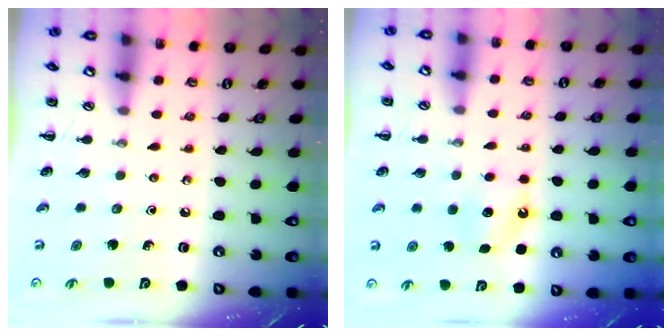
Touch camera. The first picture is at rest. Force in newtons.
{"total": 6.0, "press": 5.8, "slide": 1.6}